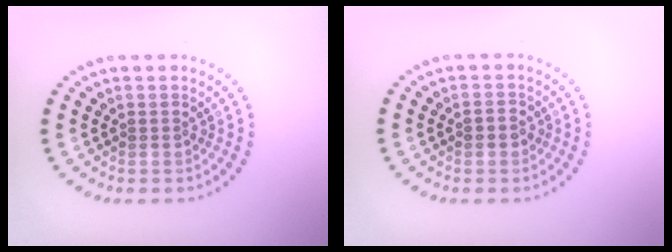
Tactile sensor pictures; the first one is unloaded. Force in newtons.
{"total": 1.0, "press": 0.9, "slide": 0.3}